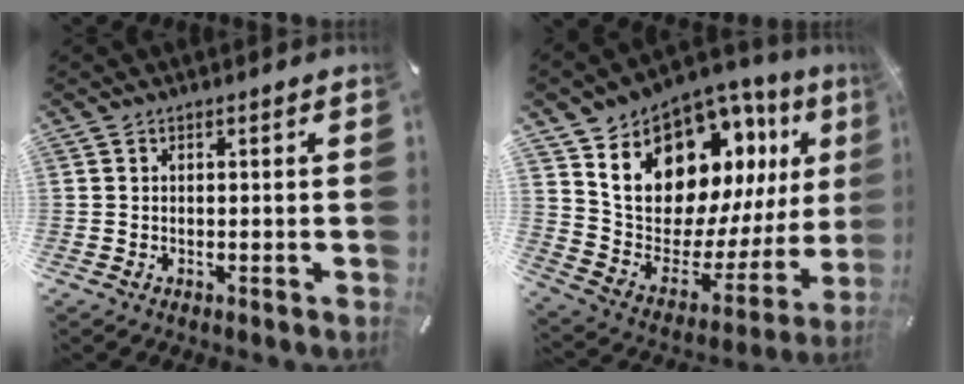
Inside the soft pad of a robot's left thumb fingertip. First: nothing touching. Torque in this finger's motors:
{"motor_torque": [2.92, 2.09, 1.76, -1.01, 0.67]}